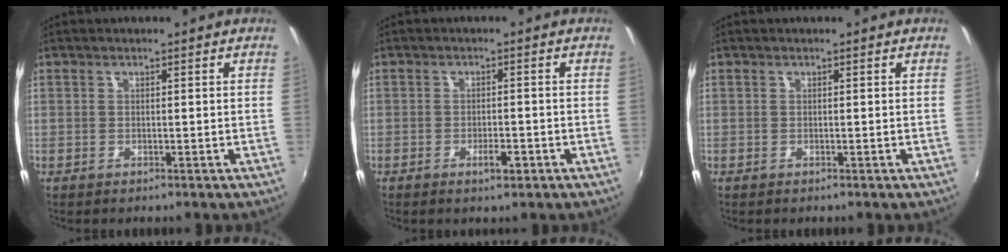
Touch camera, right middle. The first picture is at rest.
{"total": 2.5, "force": [-1.4, 0.8, 2.0], "torque": [-0.037, -0.002, -0.019]}
{"total": 0.0}